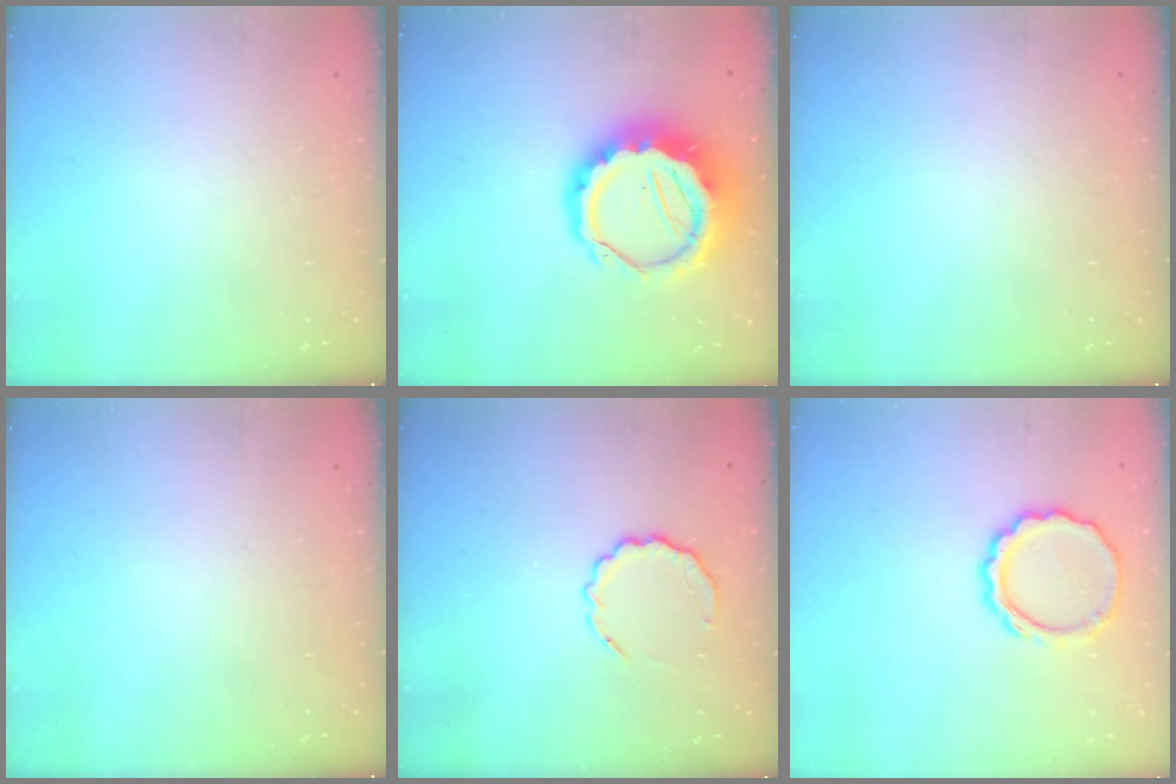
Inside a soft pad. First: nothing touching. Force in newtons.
{"total": 13.5, "press": 13.2, "slide": 2.8}
{"total": 0.0}
{"total": 0.0}
{"total": 6.7, "press": 6.5, "slide": 1.6}
{"total": 9.0, "press": 9.0, "slide": 1.2}